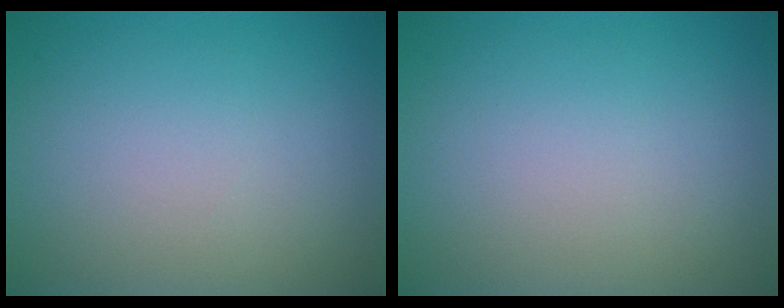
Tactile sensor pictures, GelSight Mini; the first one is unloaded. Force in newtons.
{"total": 0.0}